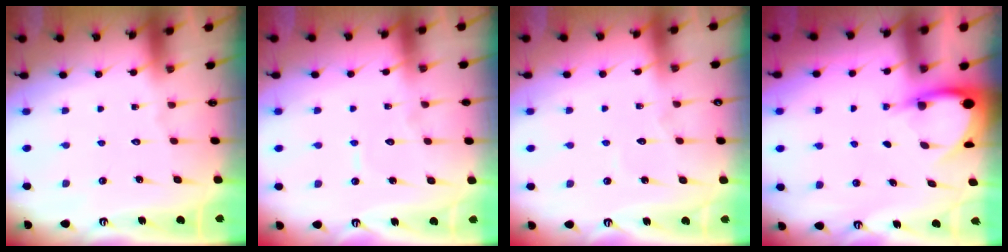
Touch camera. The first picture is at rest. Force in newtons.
{"total": 4.6, "press": 4.6, "slide": 0.3}
{"total": 3.7, "press": 3.6, "slide": 0.4}
{"total": 4.0, "press": 4.0, "slide": 0.3}